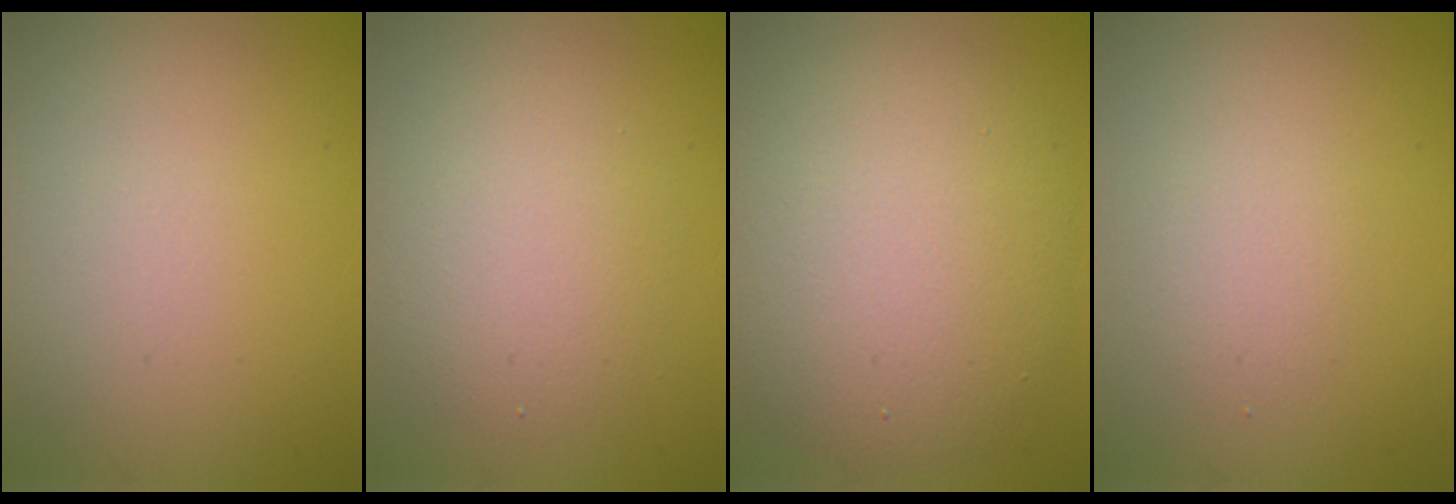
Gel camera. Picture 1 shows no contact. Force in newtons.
{"total": 3.6, "press": 3.6, "slide": 0.3}
{"total": 8.6, "press": 8.6, "slide": 0.4}
{"total": 1.7, "press": 1.6, "slide": 0.1}